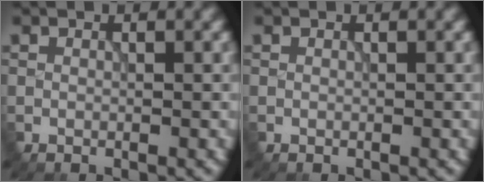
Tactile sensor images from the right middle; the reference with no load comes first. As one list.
[{"total": 0.0}]